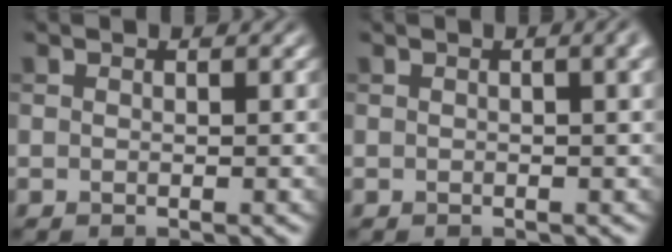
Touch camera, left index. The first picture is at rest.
{"total": 3.0, "force": [0.9, 1.2, 2.6], "torque": [-0.018, 0.010, 0.004]}